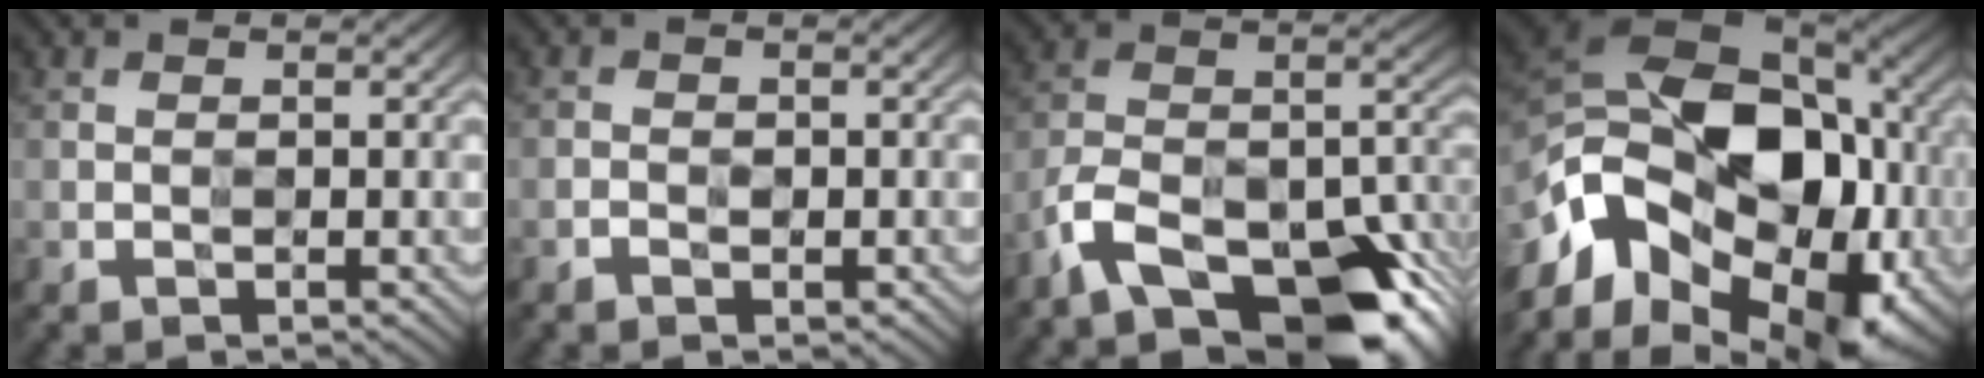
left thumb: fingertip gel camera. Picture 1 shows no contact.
{"total": 1.0, "force": [-0.6, 0.6, 0.5], "torque": [-0.008, -0.002, -0.013]}
{"total": 14.8, "force": [-10.1, 6.4, 8.8], "torque": [-0.176, -0.010, -0.176]}
{"total": 20.3, "force": [-5.5, 13.7, 13.9], "torque": [-0.301, -0.021, -0.089]}